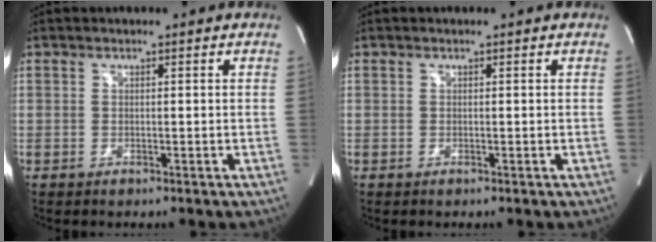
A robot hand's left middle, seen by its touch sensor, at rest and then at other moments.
{"total": 0.0}